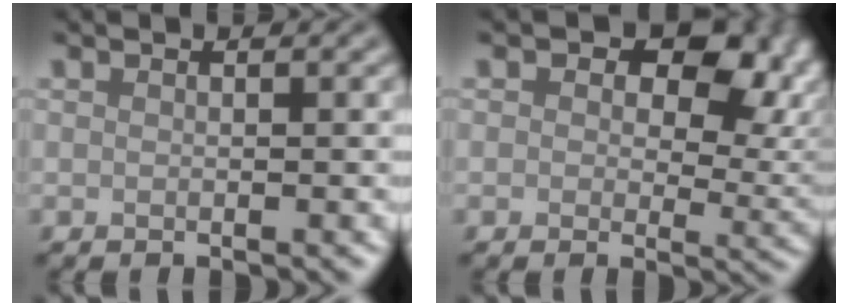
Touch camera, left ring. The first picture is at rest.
{"total": 8.5, "force": [2.6, 5.4, 6.1], "torque": [-0.070, -0.010, 0.037]}